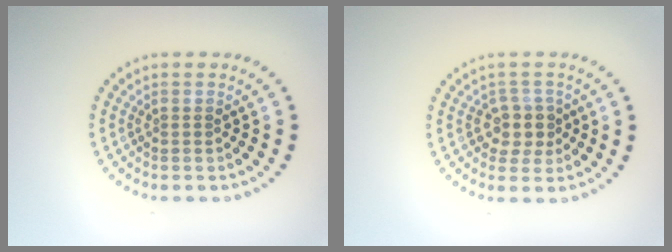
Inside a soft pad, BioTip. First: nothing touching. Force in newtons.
{"total": 2.7, "press": 2.3, "slide": 1.4}